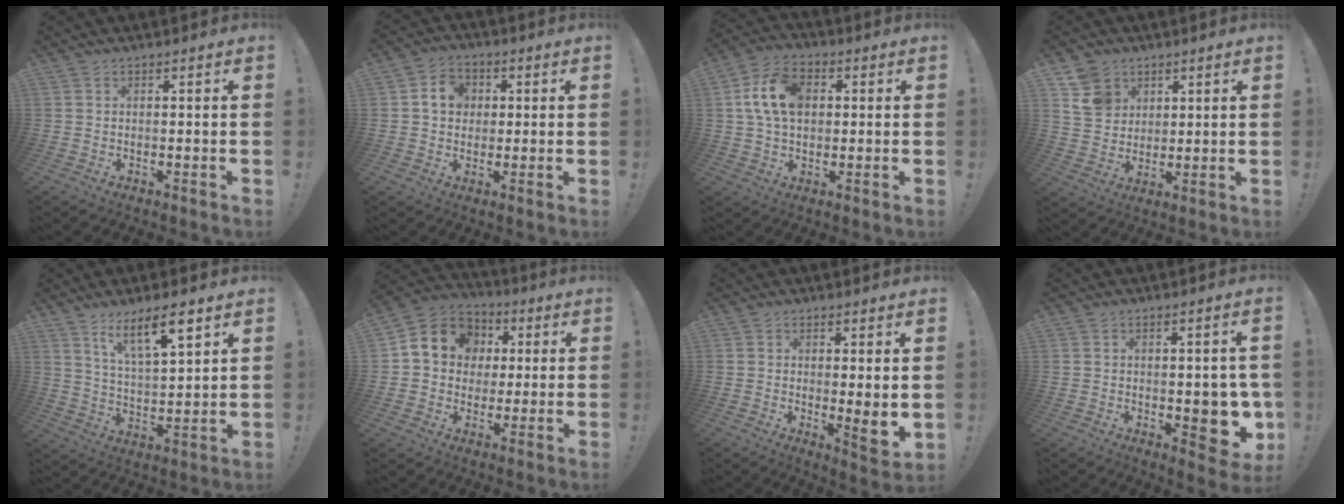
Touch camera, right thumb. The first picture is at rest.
{"total": 7.7, "force": [1.5, 6.6, 3.7], "torque": [-0.065, 0.013, 0.031]}
{"total": 12.8, "force": [2.3, 8.7, 9.1], "torque": [-0.173, 0.018, 0.050]}
{"total": 9.6, "force": [5.3, 7.6, 2.7], "torque": [-0.047, -0.024, 0.110]}
{"total": 11.7, "force": [7.7, 2.7, 8.4], "torque": [-0.138, -0.039, 0.127]}
{"total": 11.9, "force": [2.9, 10.5, 4.9], "torque": [-0.068, -0.003, 0.061]}
{"total": 5.3, "force": [1.5, 0.7, 5.1], "torque": [-0.050, -0.031, 0.028]}
{"total": 11.3, "force": [-1.5, 6.0, 9.4], "torque": [-0.087, -0.006, -0.013]}